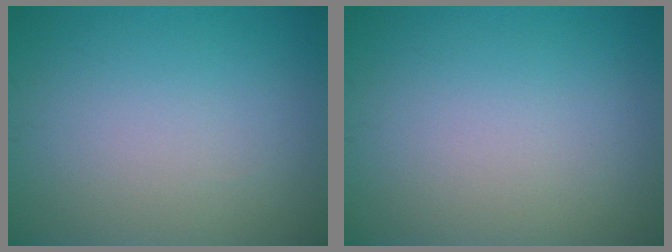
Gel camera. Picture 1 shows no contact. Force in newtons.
{"total": 0.0}